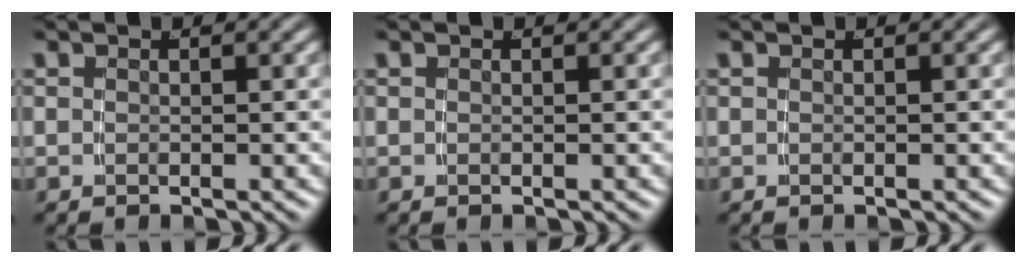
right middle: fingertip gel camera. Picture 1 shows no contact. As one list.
[{"total": 0.0}, {"total": 0.0}]